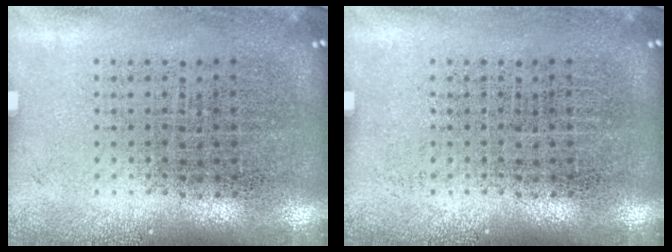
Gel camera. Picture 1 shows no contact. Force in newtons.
{"total": 0.0}